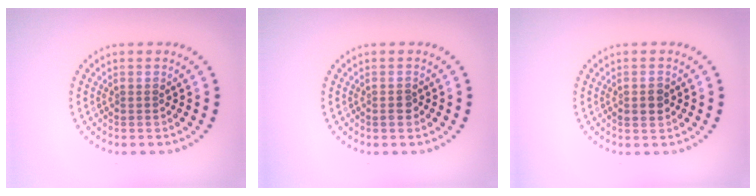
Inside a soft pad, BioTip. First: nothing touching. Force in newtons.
{"total": 1.1, "press": 1.1, "slide": 0.3}
{"total": 1.3, "press": 1.3, "slide": 0.1}